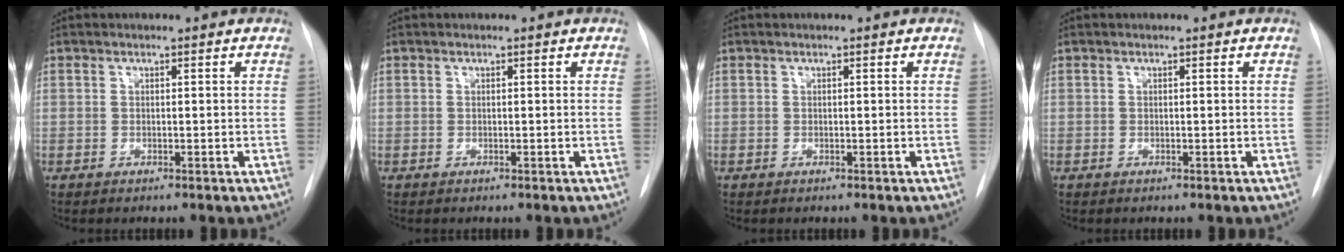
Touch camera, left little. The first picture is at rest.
{"total": 0.0}
{"total": 0.0}
{"total": 0.0}